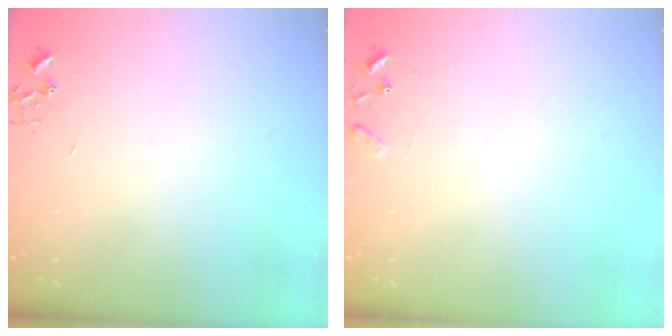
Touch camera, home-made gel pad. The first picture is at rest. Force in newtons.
{"total": 7.7, "press": 7.7, "slide": 0.6}